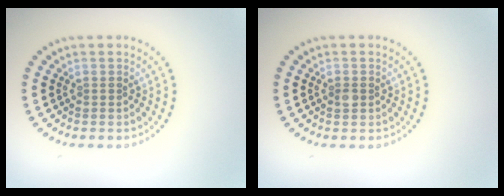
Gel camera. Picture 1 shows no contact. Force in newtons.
{"total": 1.0, "press": 1.0, "slide": 0.1}